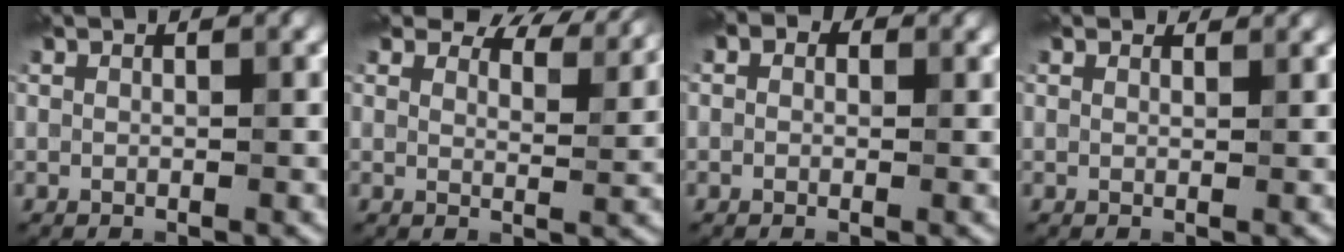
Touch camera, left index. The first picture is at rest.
{"total": 7.8, "force": [6.7, 2.6, 3.1], "torque": [-0.044, 0.005, 0.076]}
{"total": 3.2, "force": [1.3, 2.4, 1.7], "torque": [-0.006, 0.012, -0.024]}
{"total": 1.6, "force": [1.5, 0.5, 0.3], "torque": [-0.009, -0.003, 0.012]}